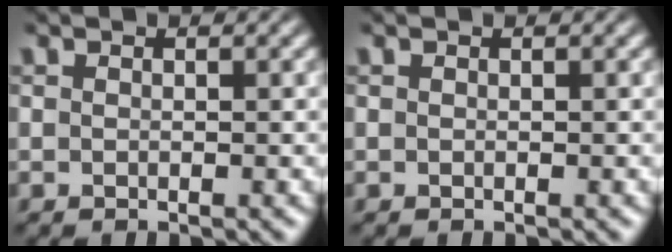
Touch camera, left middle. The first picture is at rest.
{"total": 0.0}